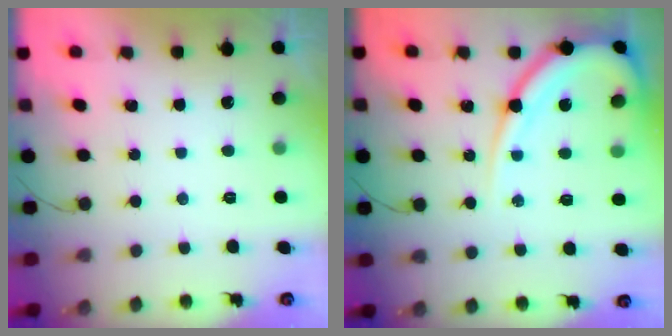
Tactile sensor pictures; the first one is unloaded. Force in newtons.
{"total": 13.4, "press": 13.3, "slide": 1.5}